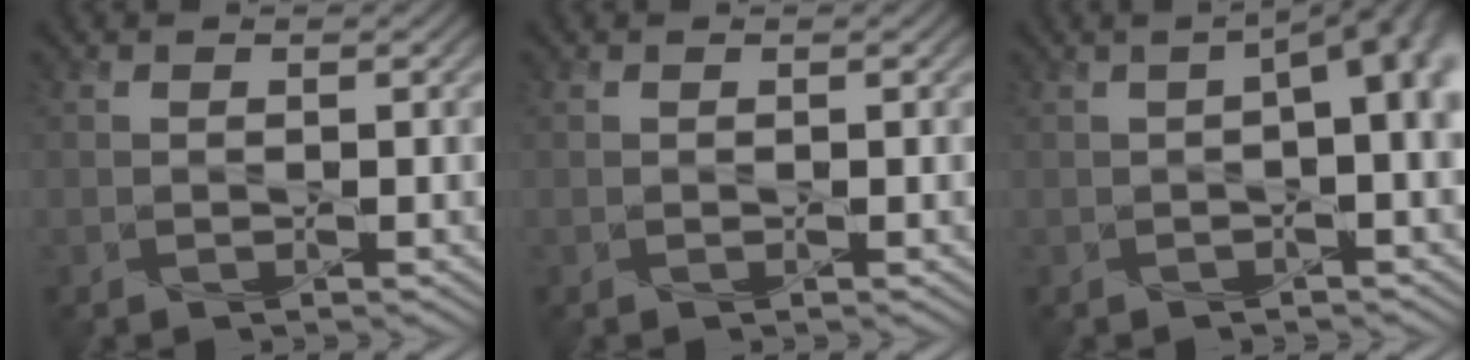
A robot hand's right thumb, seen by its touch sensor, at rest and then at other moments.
{"total": 0.0}
{"total": 8.6, "force": [0.3, 3.6, 7.8], "torque": [-0.123, 0.002, 0.007]}